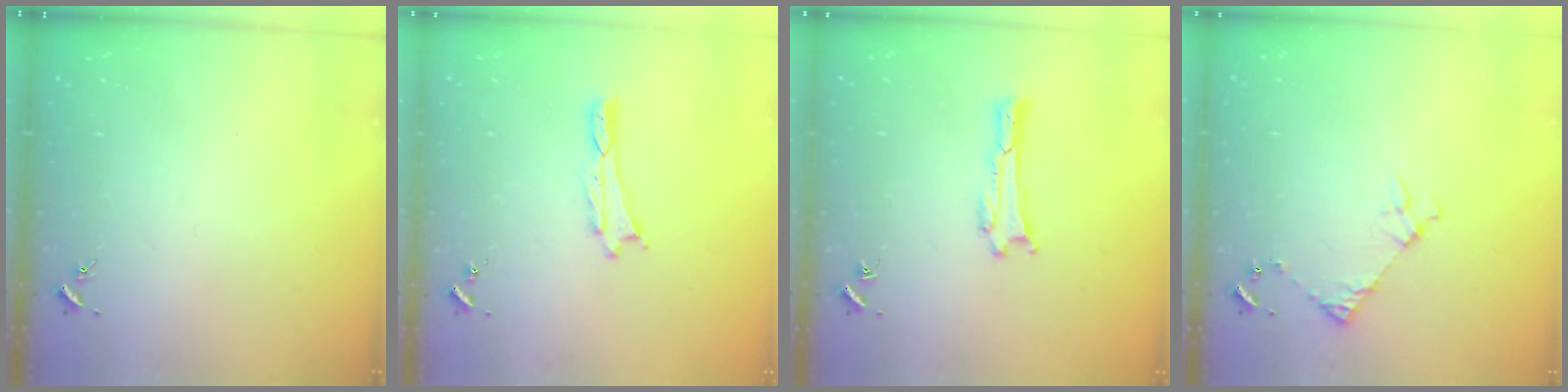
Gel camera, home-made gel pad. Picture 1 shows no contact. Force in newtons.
{"total": 0.0}
{"total": 0.0}
{"total": 5.0, "press": 5.0, "slide": 0.4}